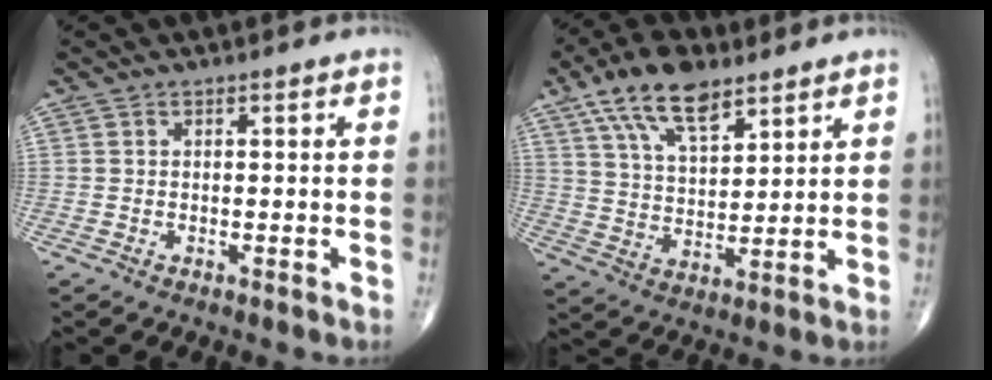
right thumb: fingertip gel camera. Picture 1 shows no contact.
{"total": 13.1, "force": [8.0, 5.9, 8.6], "torque": [-0.136, -0.026, 0.148]}